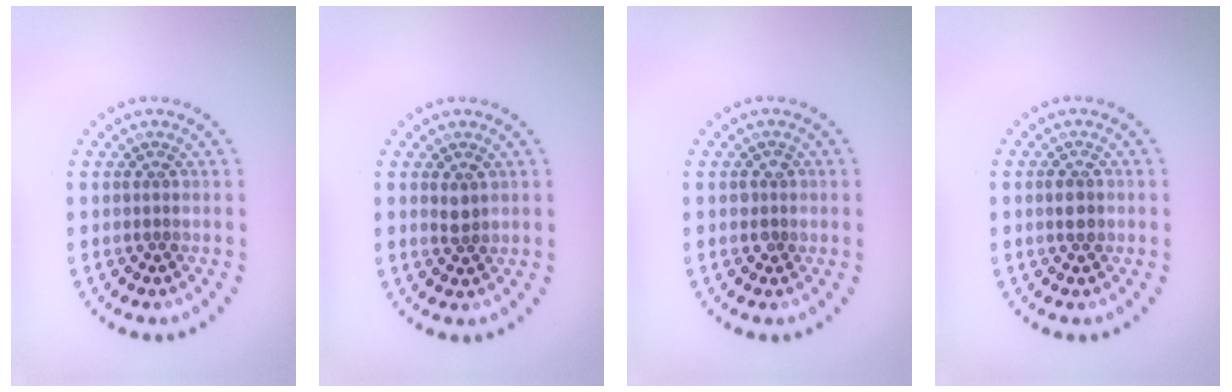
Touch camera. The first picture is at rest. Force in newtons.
{"total": 1.1, "press": 1.0, "slide": 0.6}
{"total": 1.0, "press": 1.0, "slide": 0.3}
{"total": 1.3, "press": 1.3, "slide": 0.1}